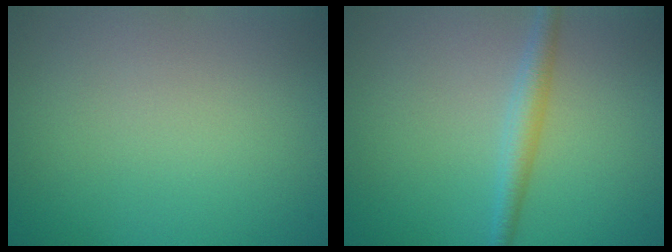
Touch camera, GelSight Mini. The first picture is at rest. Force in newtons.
{"total": 2.2, "press": 2.2, "slide": 0.1}